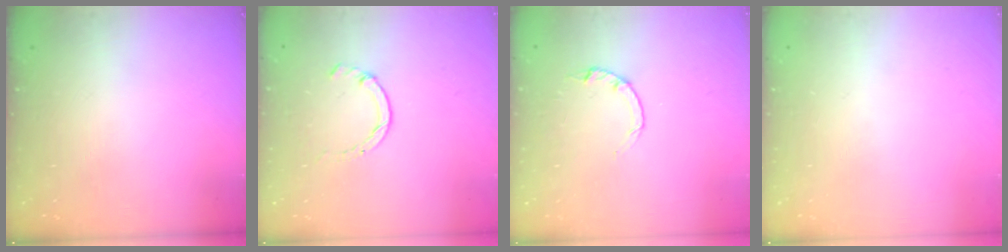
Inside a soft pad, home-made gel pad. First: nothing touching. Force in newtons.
{"total": 1.7, "press": 1.7, "slide": 0.3}
{"total": 2.2, "press": 2.1, "slide": 0.4}
{"total": 0.0}